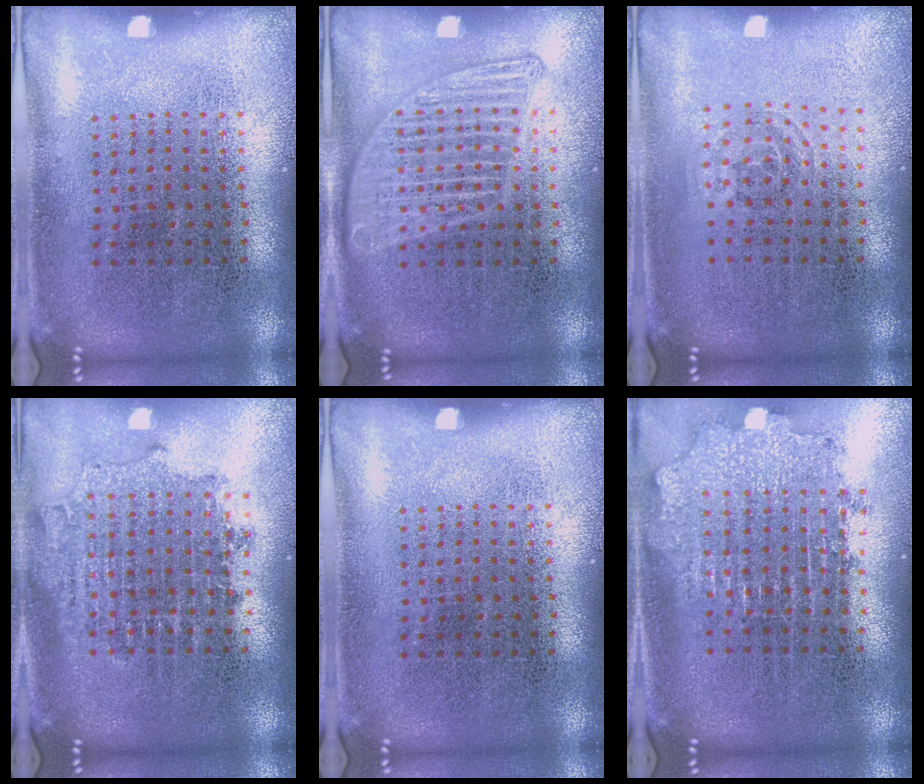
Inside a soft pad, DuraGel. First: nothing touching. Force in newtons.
{"total": 1.3, "press": 1.3, "slide": 0.2}
{"total": 0.8, "press": 0.6, "slide": 0.5}
{"total": 1.7, "press": 1.4, "slide": 1.0}
{"total": 0.0}
{"total": 1.9, "press": 1.5, "slide": 1.2}